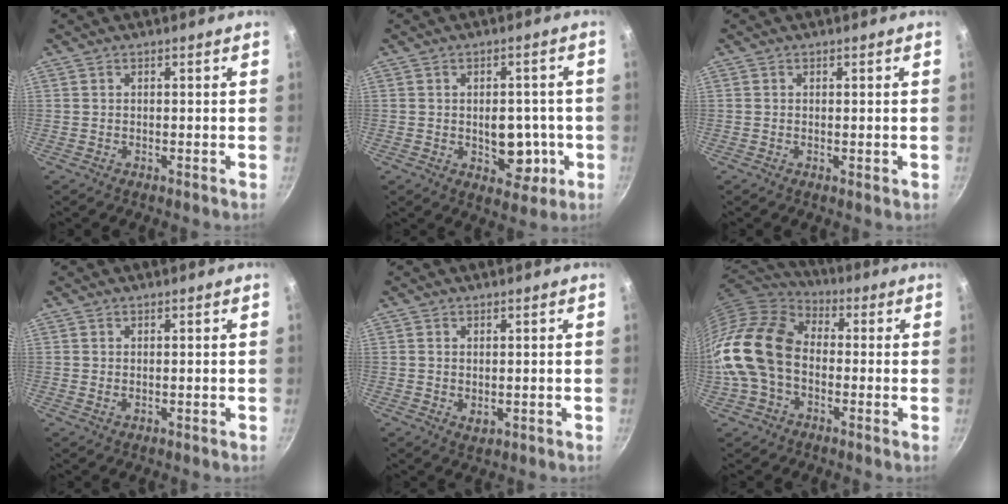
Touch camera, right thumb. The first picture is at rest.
{"total": 8.6, "force": [-1.3, 5.8, 6.3], "torque": [-0.043, 0.004, -0.010]}
{"total": 0.7, "force": [0.0, 0.2, 0.7], "torque": [-0.010, -0.001, -0.001]}
{"total": 0.6, "force": [0.2, 0.3, 0.4], "torque": [-0.005, -0.006, 0.003]}
{"total": 1.9, "force": [0.3, 1.3, 1.4], "torque": [-0.021, -0.004, 0.006]}
{"total": 17.1, "force": [-2.0, 12.1, 11.9], "torque": [-0.214, 0.039, -0.056]}